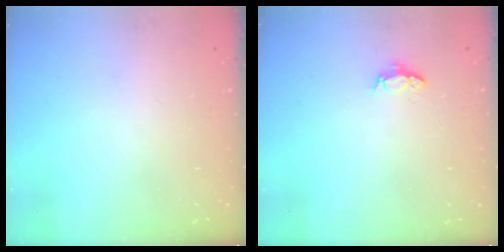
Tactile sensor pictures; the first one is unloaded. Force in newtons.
{"total": 3.5, "press": 3.5, "slide": 0.4}